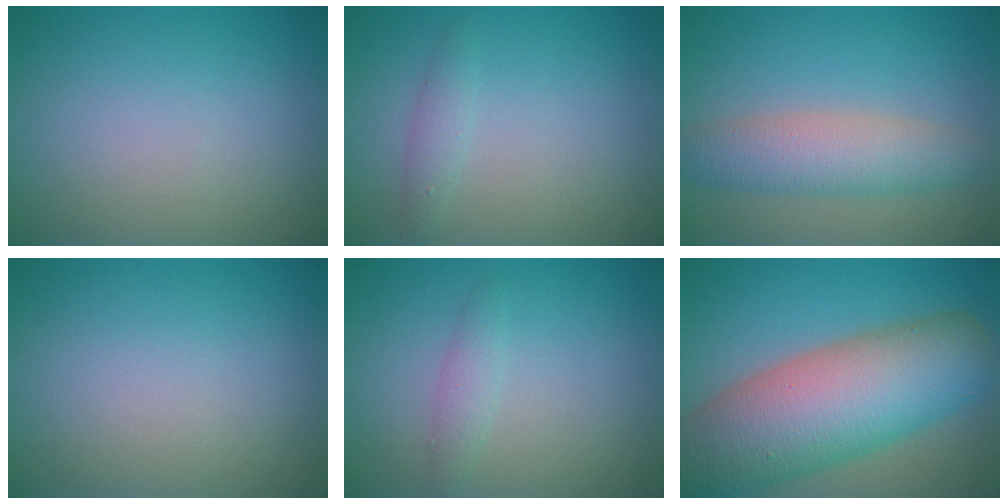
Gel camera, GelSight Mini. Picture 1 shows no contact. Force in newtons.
{"total": 1.3, "press": 1.3, "slide": 0.0}
{"total": 4.6, "press": 4.6, "slide": 0.1}
{"total": 0.0}
{"total": 1.4, "press": 1.4, "slide": 0.0}
{"total": 13.2, "press": 13.2, "slide": 0.7}